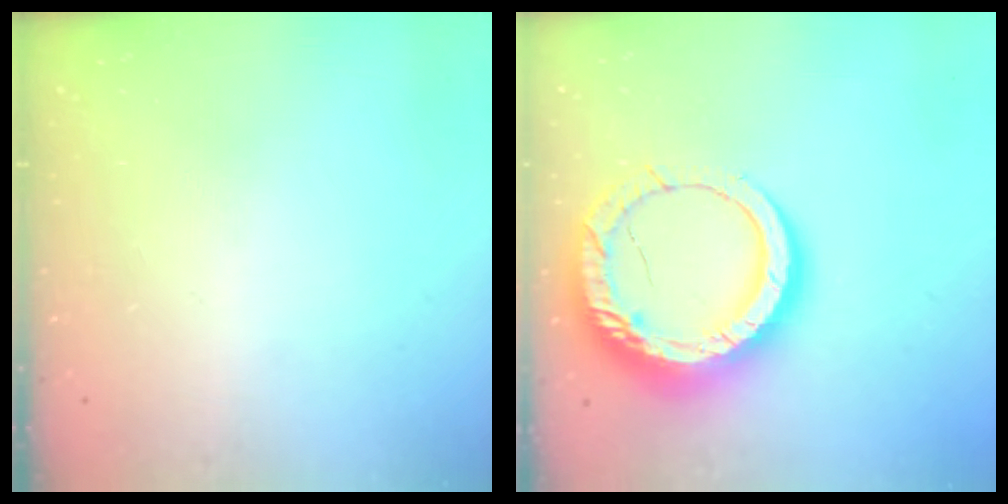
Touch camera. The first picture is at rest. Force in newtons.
{"total": 16.4, "press": 16.3, "slide": 1.7}